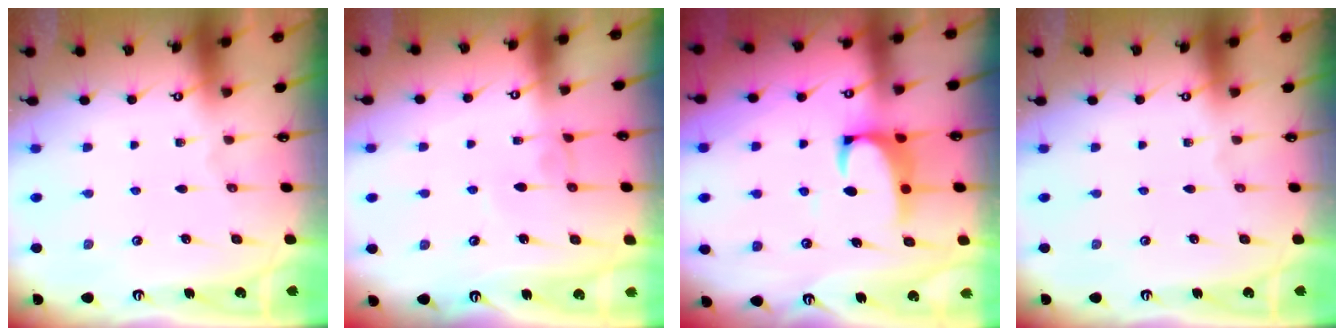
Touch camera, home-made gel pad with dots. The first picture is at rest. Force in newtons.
{"total": 1.1, "press": 1.1, "slide": 0.2}
{"total": 2.2, "press": 2.0, "slide": 1.0}
{"total": 0.0}